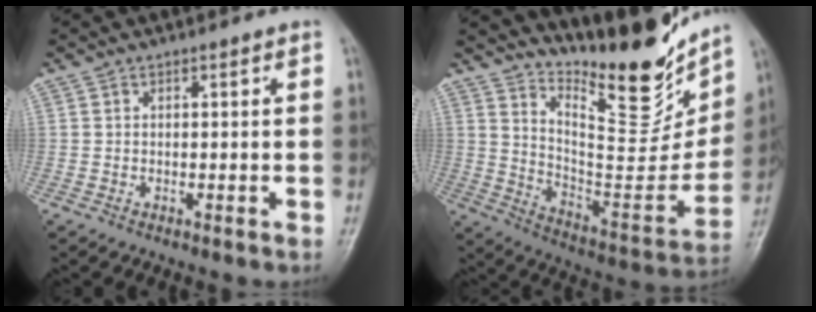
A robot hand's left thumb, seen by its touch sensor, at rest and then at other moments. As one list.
[{"total": 21.9, "force": [17.5, 6.2, 11.6], "torque": [-0.132, -0.131, 0.278]}]